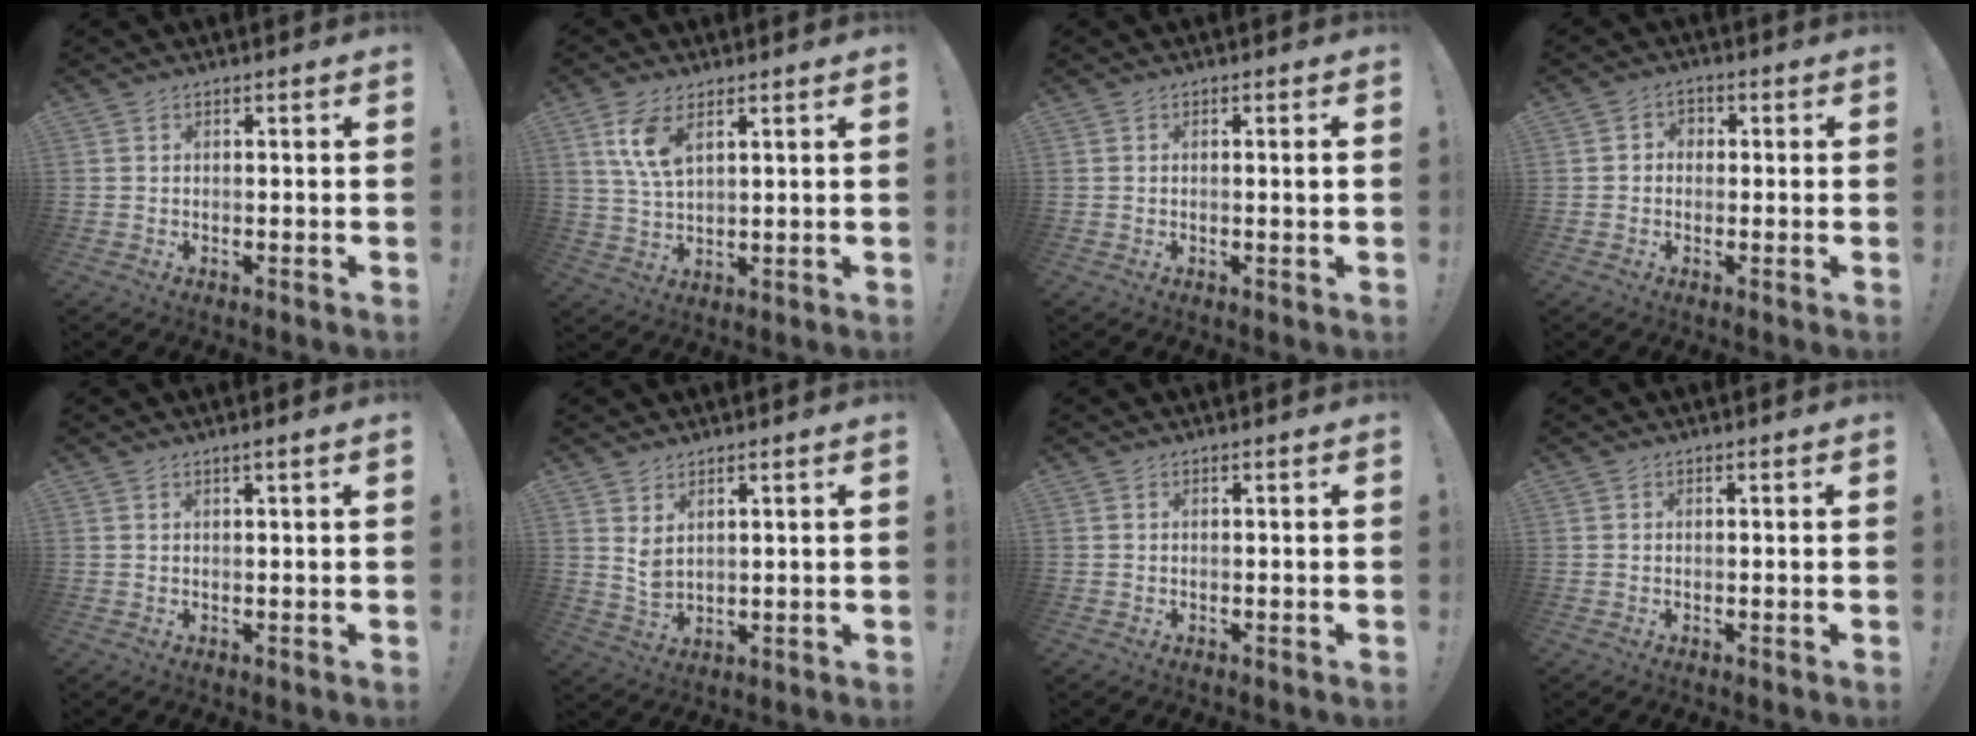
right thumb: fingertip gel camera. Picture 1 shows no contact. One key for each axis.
{"total": 8.5, "fx": 4.3, "fy": 3.8, "fz": 6.3, "tx": -0.118, "ty": -0.014, "tz": 0.080}
{"total": 1.3, "fx": 0.0, "fy": -0.3, "fz": 1.2, "tx": -0.020, "ty": -0.001, "tz": -0.002}
{"total": 2.9, "fx": -0.5, "fy": 2.6, "fz": 1.2, "tx": -0.015, "ty": 0.005, "tz": -0.010}
{"total": 1.3, "fx": 0.8, "fy": -0.4, "fz": 1.0, "tx": -0.013, "ty": -0.003, "tz": 0.011}
{"total": 4.3, "fx": 2.6, "fy": 1.9, "fz": 2.8, "tx": -0.035, "ty": -0.023, "tz": 0.047}
{"total": 0.0}
{"total": 0.0}